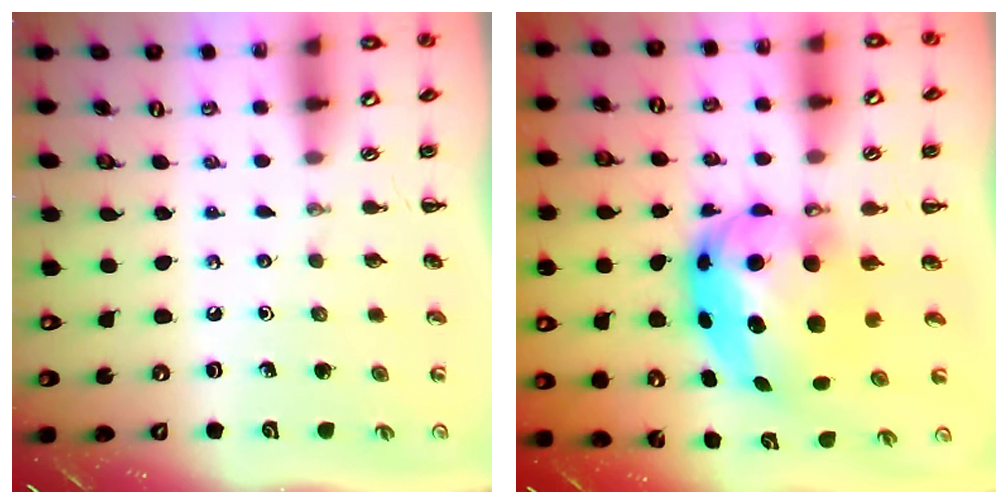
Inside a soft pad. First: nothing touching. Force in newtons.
{"total": 10.6, "press": 10.2, "slide": 2.8}